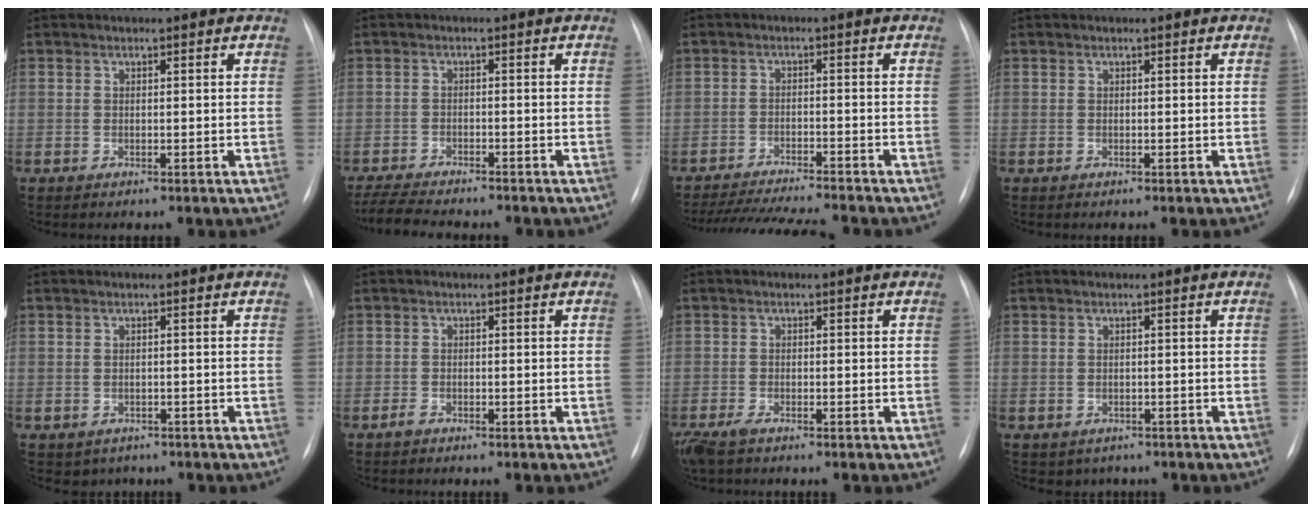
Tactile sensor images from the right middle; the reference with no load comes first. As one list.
[{"total": 8.7, "force": [-7.9, 1.2, 3.5], "torque": [-0.059, -0.016, -0.125]}, {"total": 12.5, "force": [-11.5, 0.1, 5.0], "torque": [-0.074, -0.014, -0.174]}, {"total": 0.0}, {"total": 2.6, "force": [-1.6, 2.0, 0.4], "torque": [-0.005, 0.005, -0.017]}, {"total": 0.6, "force": [0.2, 0.4, 0.4], "torque": [-0.013, 0.001, 0.004]}, {"total": 3.8, "force": [-2.7, 1.2, 2.4], "torque": [-0.055, -0.011, -0.047]}, {"total": 2.5, "force": [-1.6, 1.9, 0.4], "torque": [-0.005, 0.005, -0.017]}]